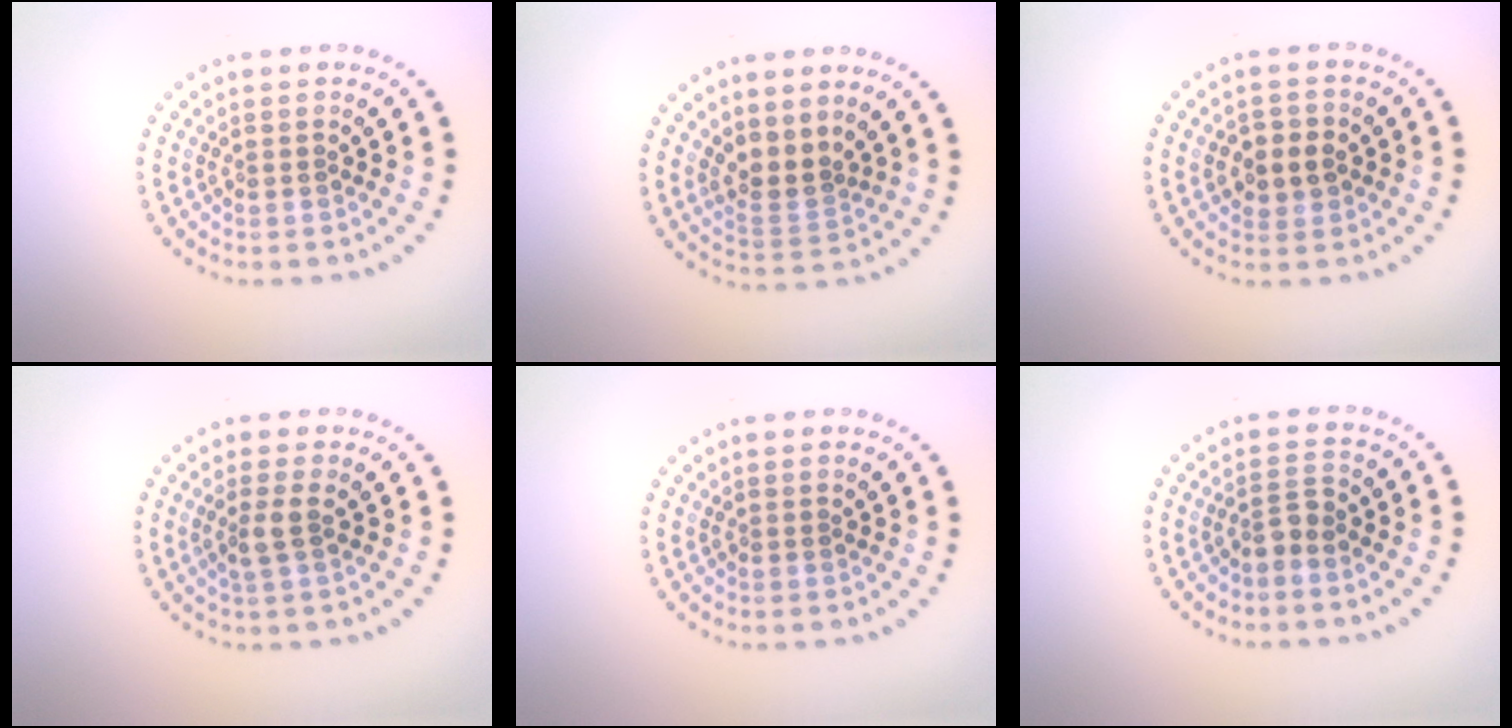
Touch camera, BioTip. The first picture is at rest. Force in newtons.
{"total": 2.4, "press": 2.0, "slide": 1.4}
{"total": 2.6, "press": 2.6, "slide": 0.3}
{"total": 1.7, "press": 1.4, "slide": 1.0}
{"total": 0.0}
{"total": 1.8, "press": 1.3, "slide": 1.2}